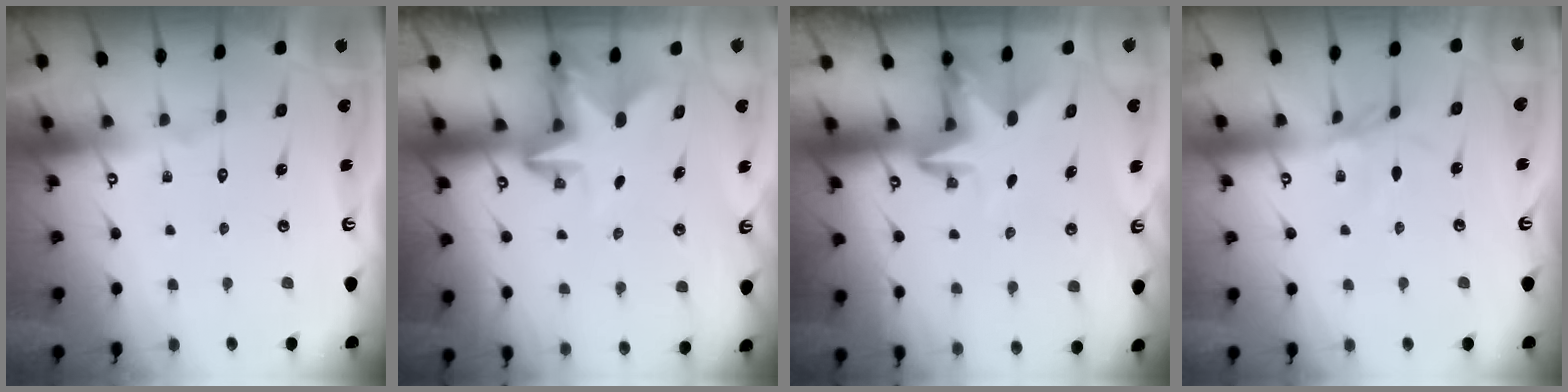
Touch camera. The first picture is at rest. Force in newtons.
{"total": 2.6, "press": 2.5, "slide": 0.5}
{"total": 2.9, "press": 2.8, "slide": 0.7}
{"total": 2.5, "press": 2.4, "slide": 0.5}